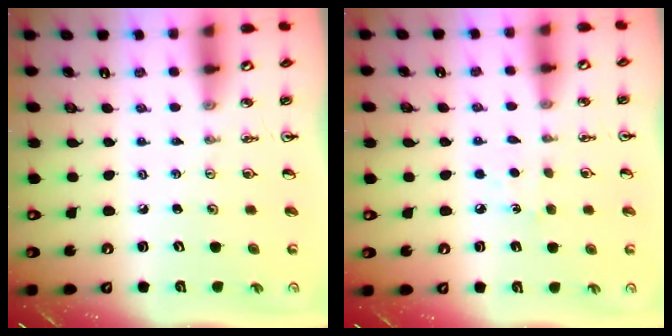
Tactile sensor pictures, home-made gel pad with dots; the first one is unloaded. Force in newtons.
{"total": 6.5, "press": 6.4, "slide": 0.8}